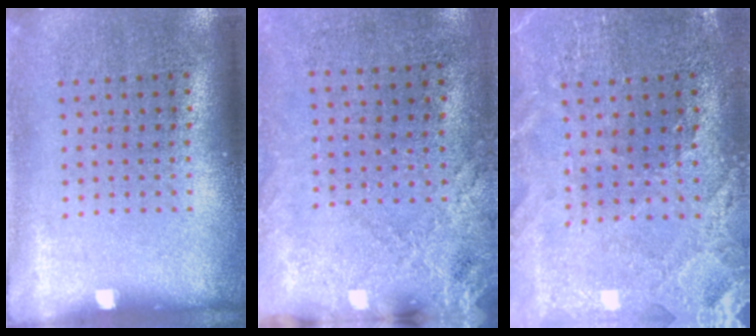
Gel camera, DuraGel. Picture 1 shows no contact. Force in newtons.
{"total": 2.5, "press": 2.1, "slide": 1.4}
{"total": 0.9, "press": 0.8, "slide": 0.2}